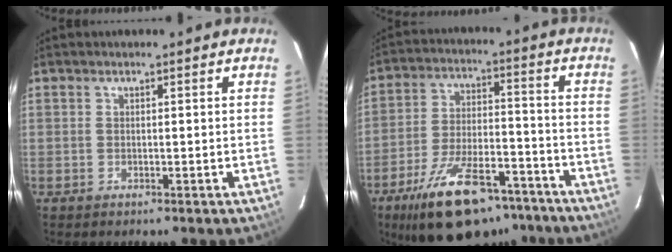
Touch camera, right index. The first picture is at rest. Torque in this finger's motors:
{"motor_torque": [1.22, -0.92, 0.80, 0.19]}